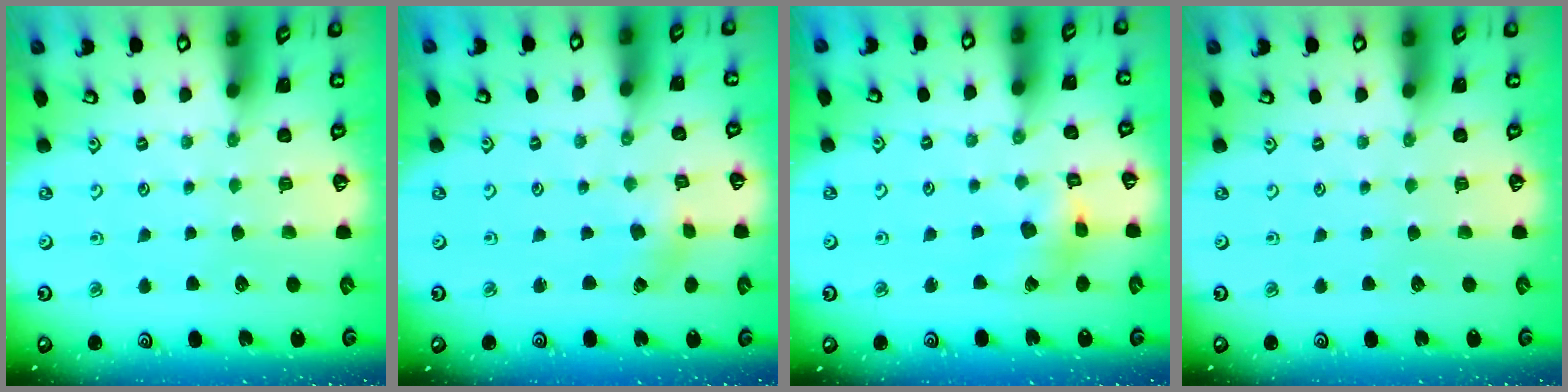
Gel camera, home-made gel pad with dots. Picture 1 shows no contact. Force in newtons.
{"total": 1.2, "press": 1.2, "slide": 0.2}
{"total": 6.0, "press": 6.0, "slide": 0.6}
{"total": 0.0}